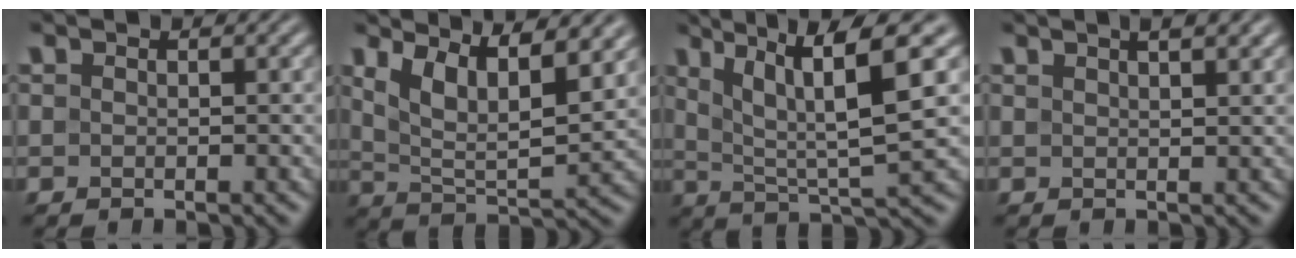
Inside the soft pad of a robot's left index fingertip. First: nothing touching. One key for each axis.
{"total": 9.0, "fx": 5.2, "fy": 3.2, "fz": 6.6, "tx": -0.118, "ty": 0.010, "tz": 0.075}
{"total": 9.8, "fx": 4.1, "fy": 1.9, "fz": 8.7, "tx": -0.140, "ty": 0.008, "tz": 0.075}
{"total": 4.0, "fx": 2.5, "fy": 1.5, "fz": 2.6, "tx": -0.006, "ty": 0.017, "tz": 0.011}